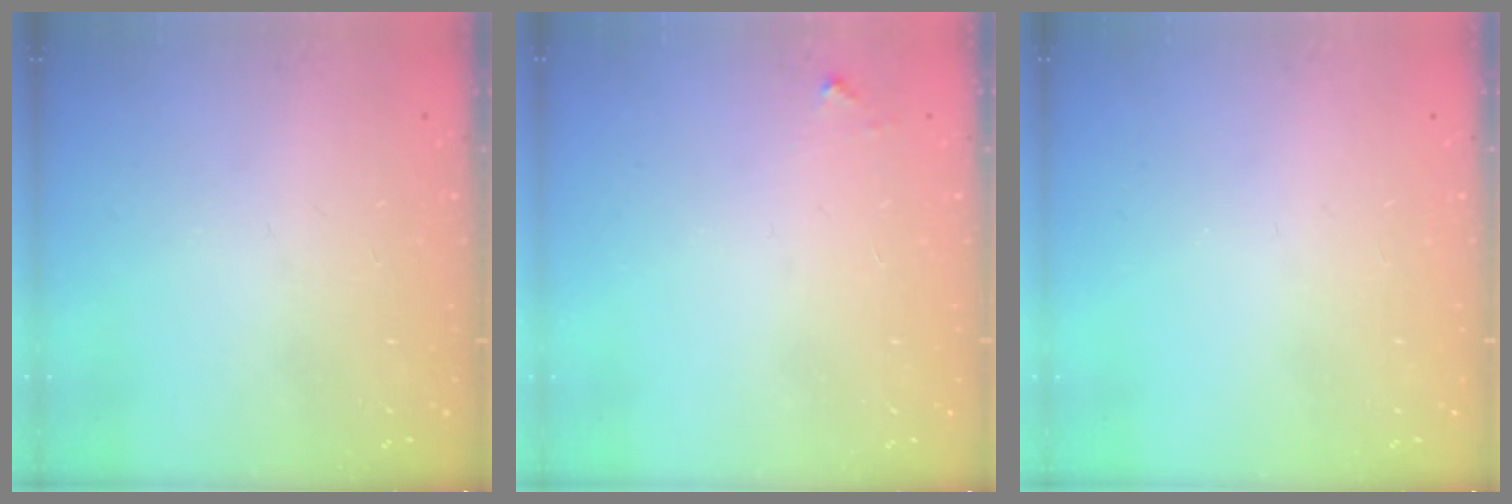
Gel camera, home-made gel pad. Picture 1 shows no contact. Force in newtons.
{"total": 2.8, "press": 2.8, "slide": 0.2}
{"total": 0.0}